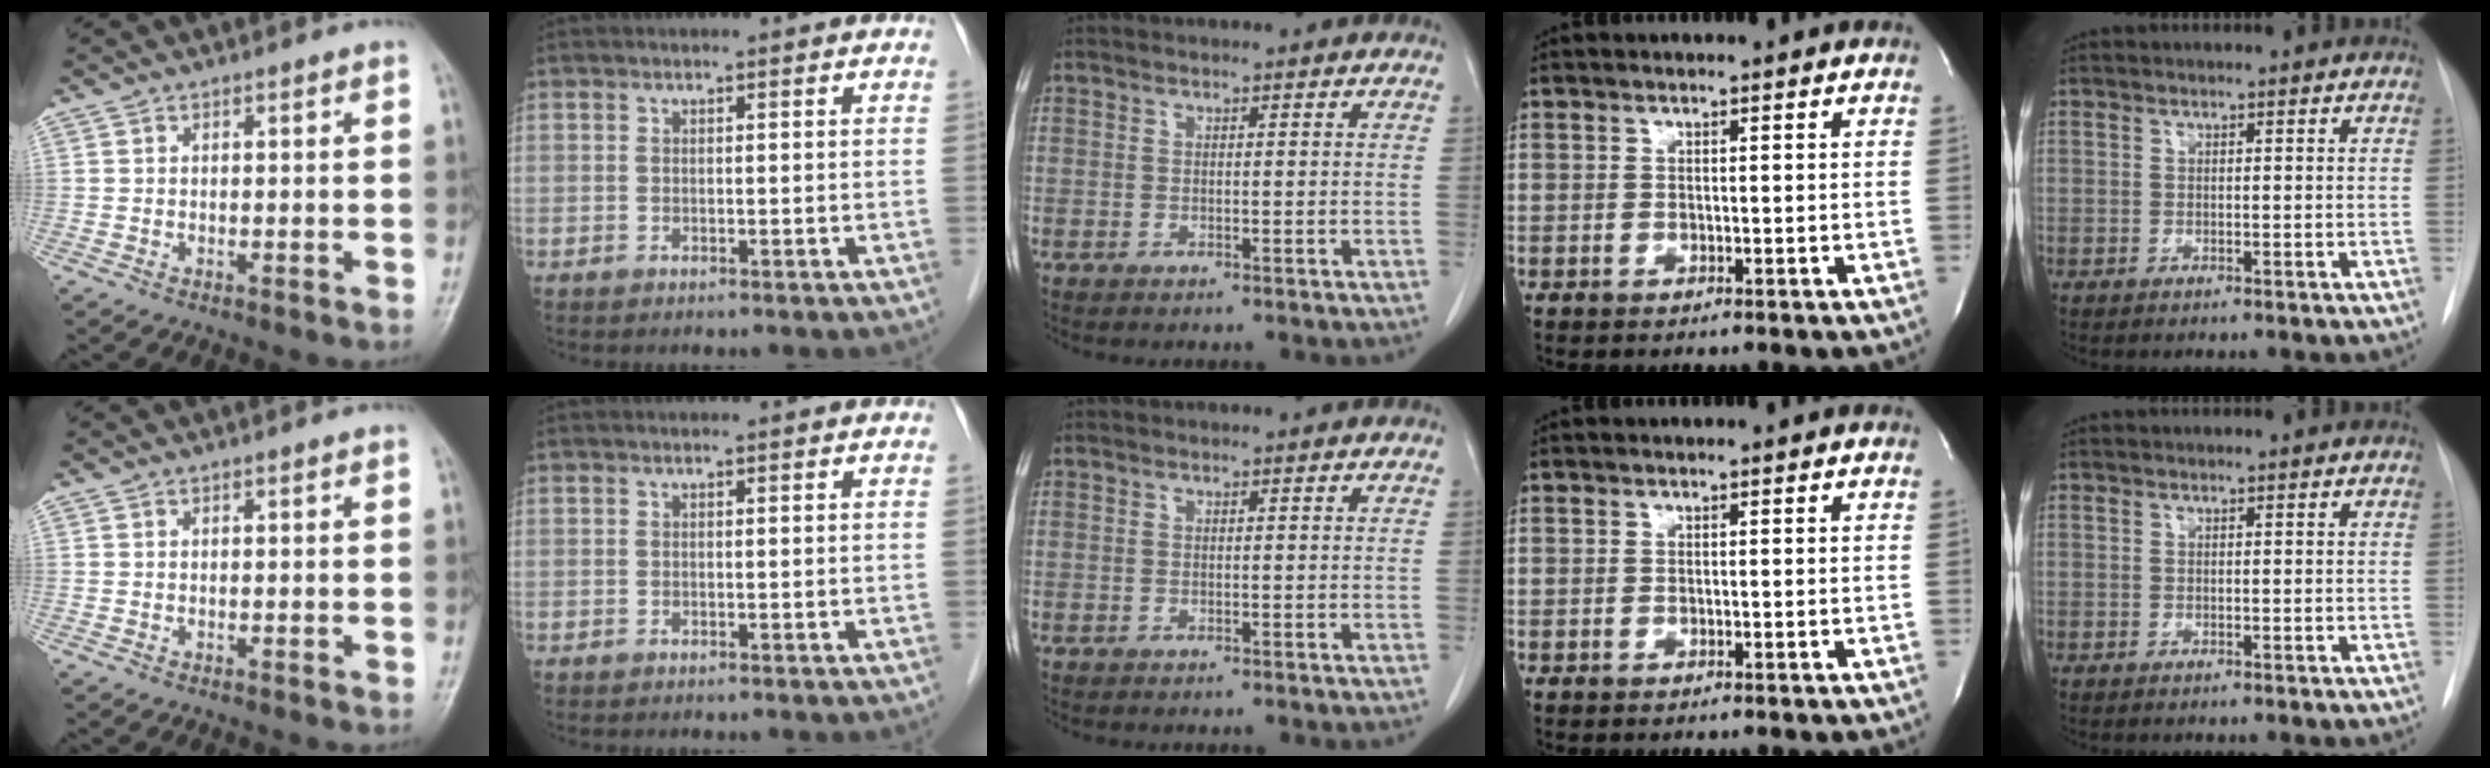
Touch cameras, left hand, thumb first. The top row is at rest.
{}